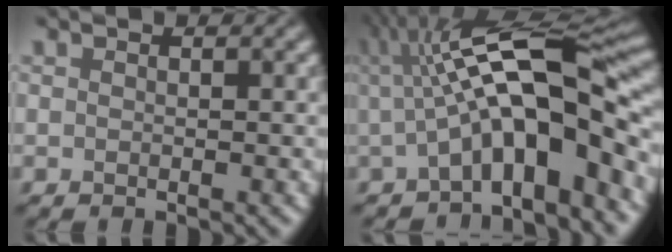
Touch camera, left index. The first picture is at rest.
{"total": 11.5, "force": [-0.3, 3.3, 11.0], "torque": [-0.163, 0.017, -0.015]}